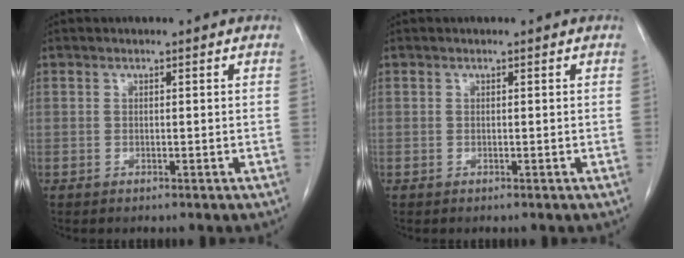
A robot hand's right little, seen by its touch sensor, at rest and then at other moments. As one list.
[{"total": 0.0}]